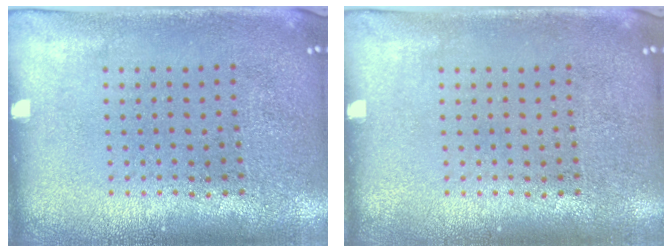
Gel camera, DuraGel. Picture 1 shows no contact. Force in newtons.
{"total": 0.0}